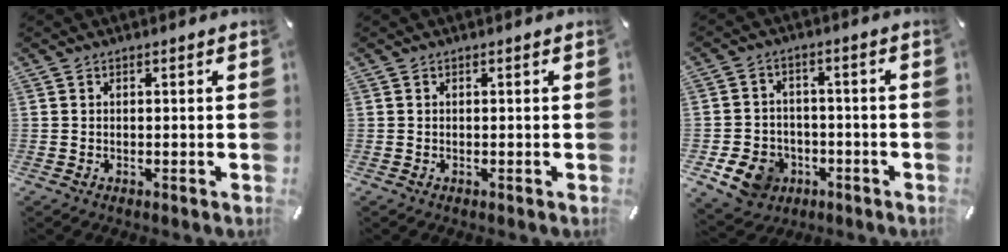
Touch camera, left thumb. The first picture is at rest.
{"total": 0.0}
{"total": 9.0, "force": [-4.0, 7.4, 3.3], "torque": [-0.076, 0.030, -0.071]}